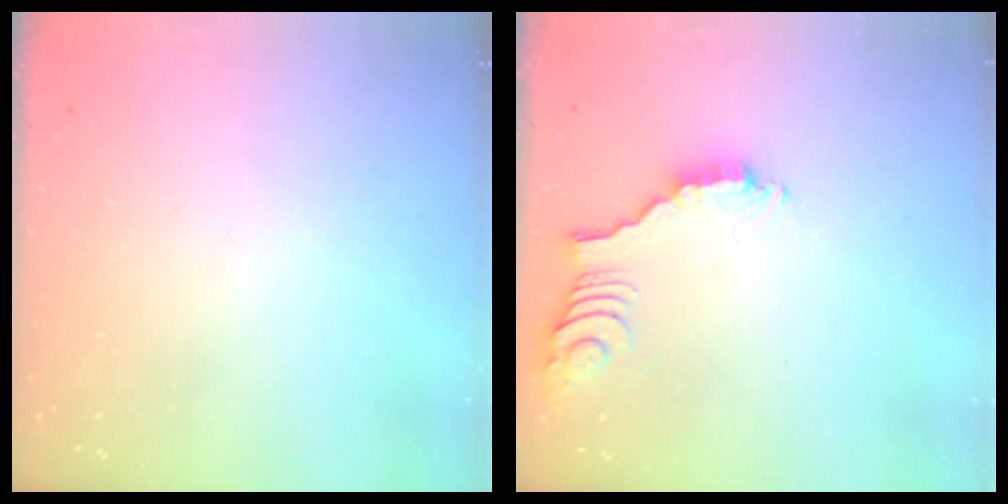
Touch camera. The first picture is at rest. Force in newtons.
{"total": 3.0, "press": 3.0, "slide": 0.4}